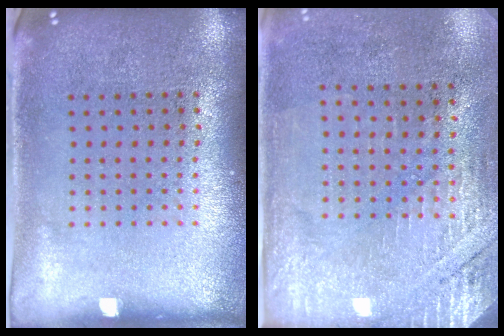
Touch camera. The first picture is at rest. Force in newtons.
{"total": 2.8, "press": 2.5, "slide": 1.3}